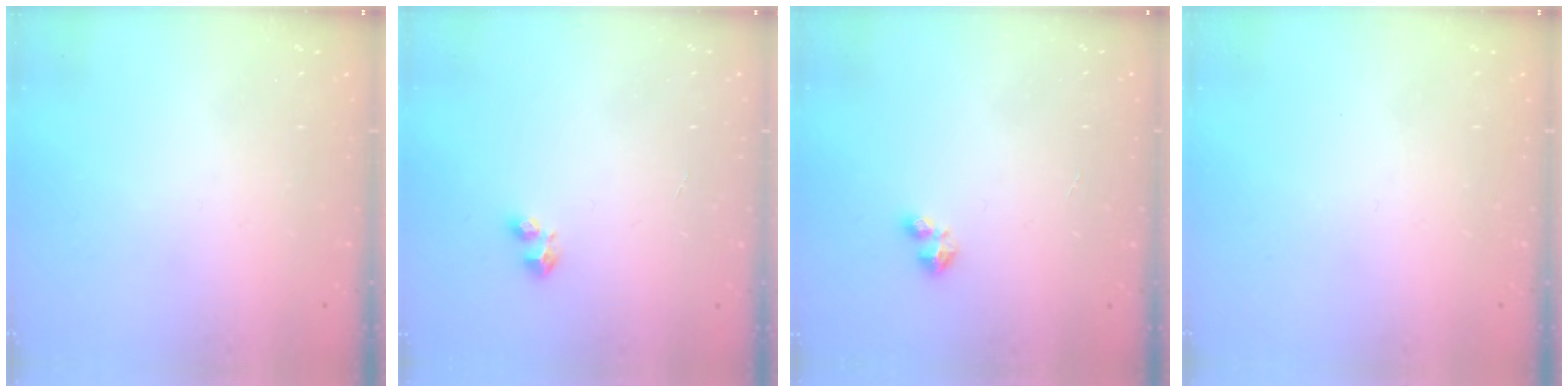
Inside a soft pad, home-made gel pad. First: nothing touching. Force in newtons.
{"total": 3.1, "press": 3.1, "slide": 0.5}
{"total": 2.4, "press": 2.4, "slide": 0.4}
{"total": 0.0}